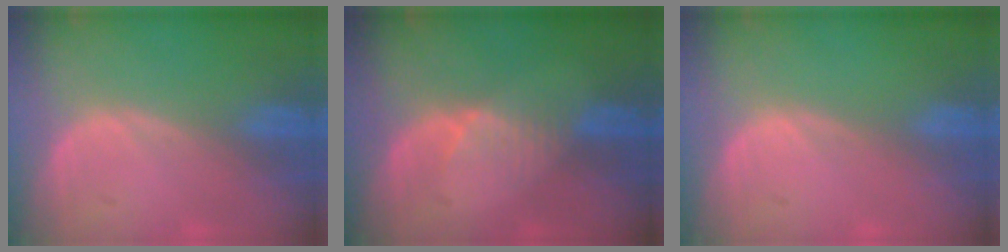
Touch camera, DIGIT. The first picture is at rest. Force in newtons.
{"total": 2.7, "press": 2.7, "slide": 0.3}
{"total": 0.0}